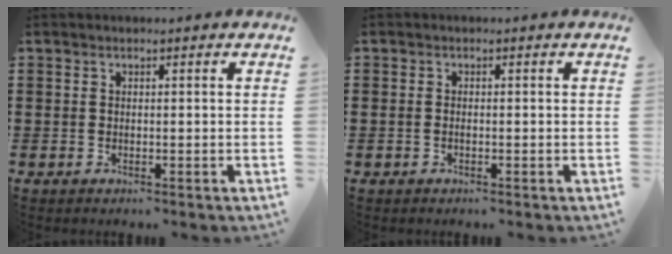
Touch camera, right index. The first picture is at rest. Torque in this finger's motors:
{"motor_torque": [-0.15, 0.29, 0.00, -0.01]}